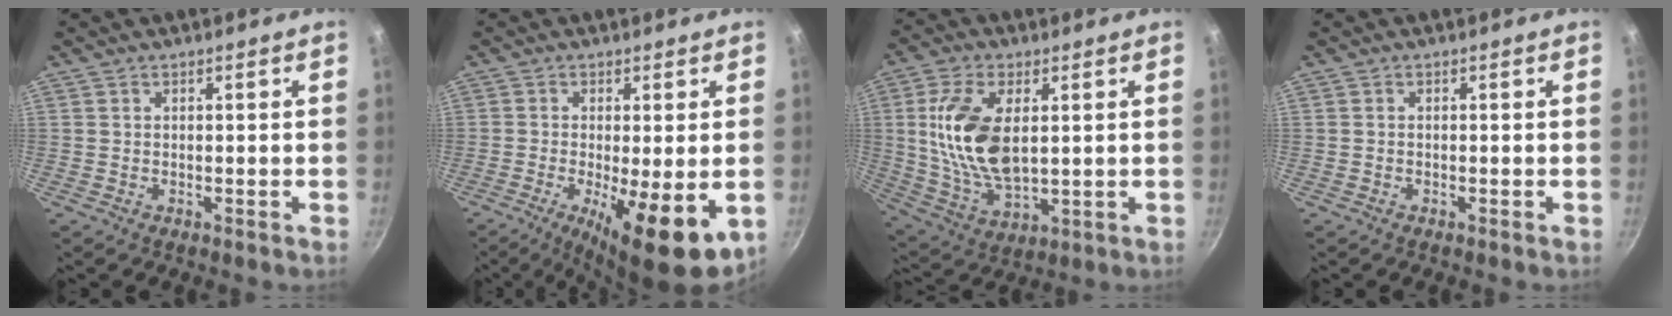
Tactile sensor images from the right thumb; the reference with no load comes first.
{"total": 14.6, "force": [-4.5, 4.4, 13.2], "torque": [-0.175, -0.022, -0.054]}
{"total": 15.9, "force": [2.5, 8.2, 13.4], "torque": [-0.266, -0.014, 0.057]}
{"total": 0.0}